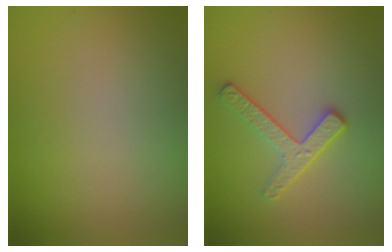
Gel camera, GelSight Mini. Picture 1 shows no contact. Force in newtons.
{"total": 2.9, "press": 2.4, "slide": 1.6}